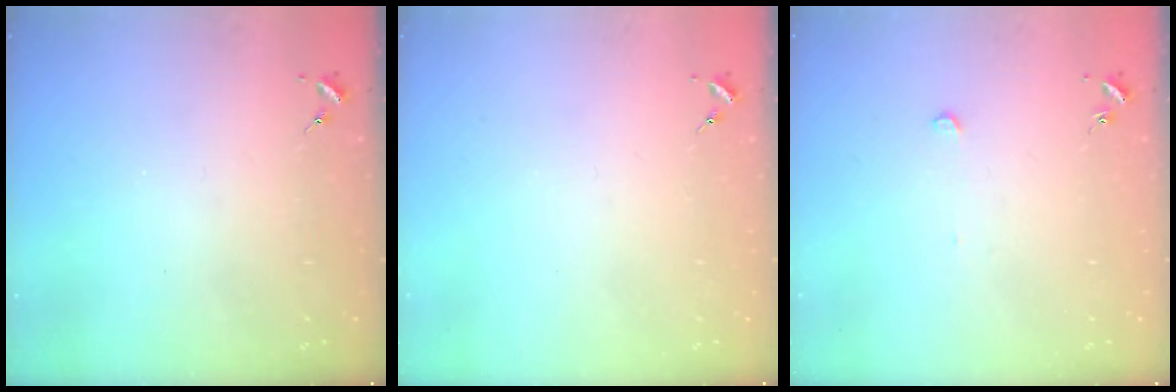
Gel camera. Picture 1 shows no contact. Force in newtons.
{"total": 0.0}
{"total": 2.2, "press": 2.2, "slide": 0.2}